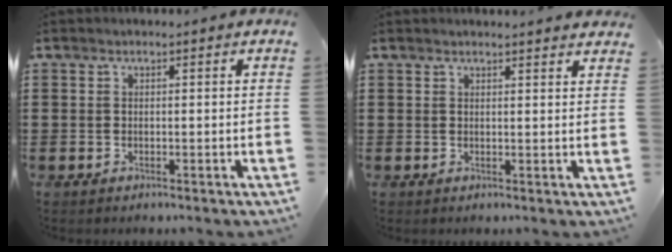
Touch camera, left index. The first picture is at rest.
{"total": 1.6, "force": [1.5, -0.2, 0.4], "torque": [-0.011, -0.002, 0.029]}